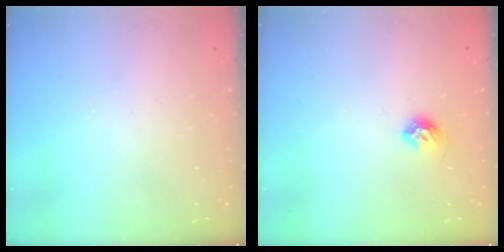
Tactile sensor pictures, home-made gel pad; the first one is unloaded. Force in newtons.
{"total": 7.3, "press": 7.3, "slide": 0.8}